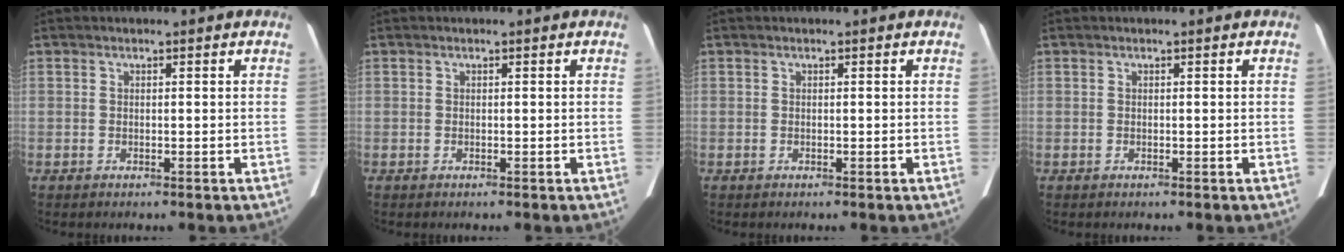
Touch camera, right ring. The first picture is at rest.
{"total": 0.0}
{"total": 0.0}
{"total": 0.0}